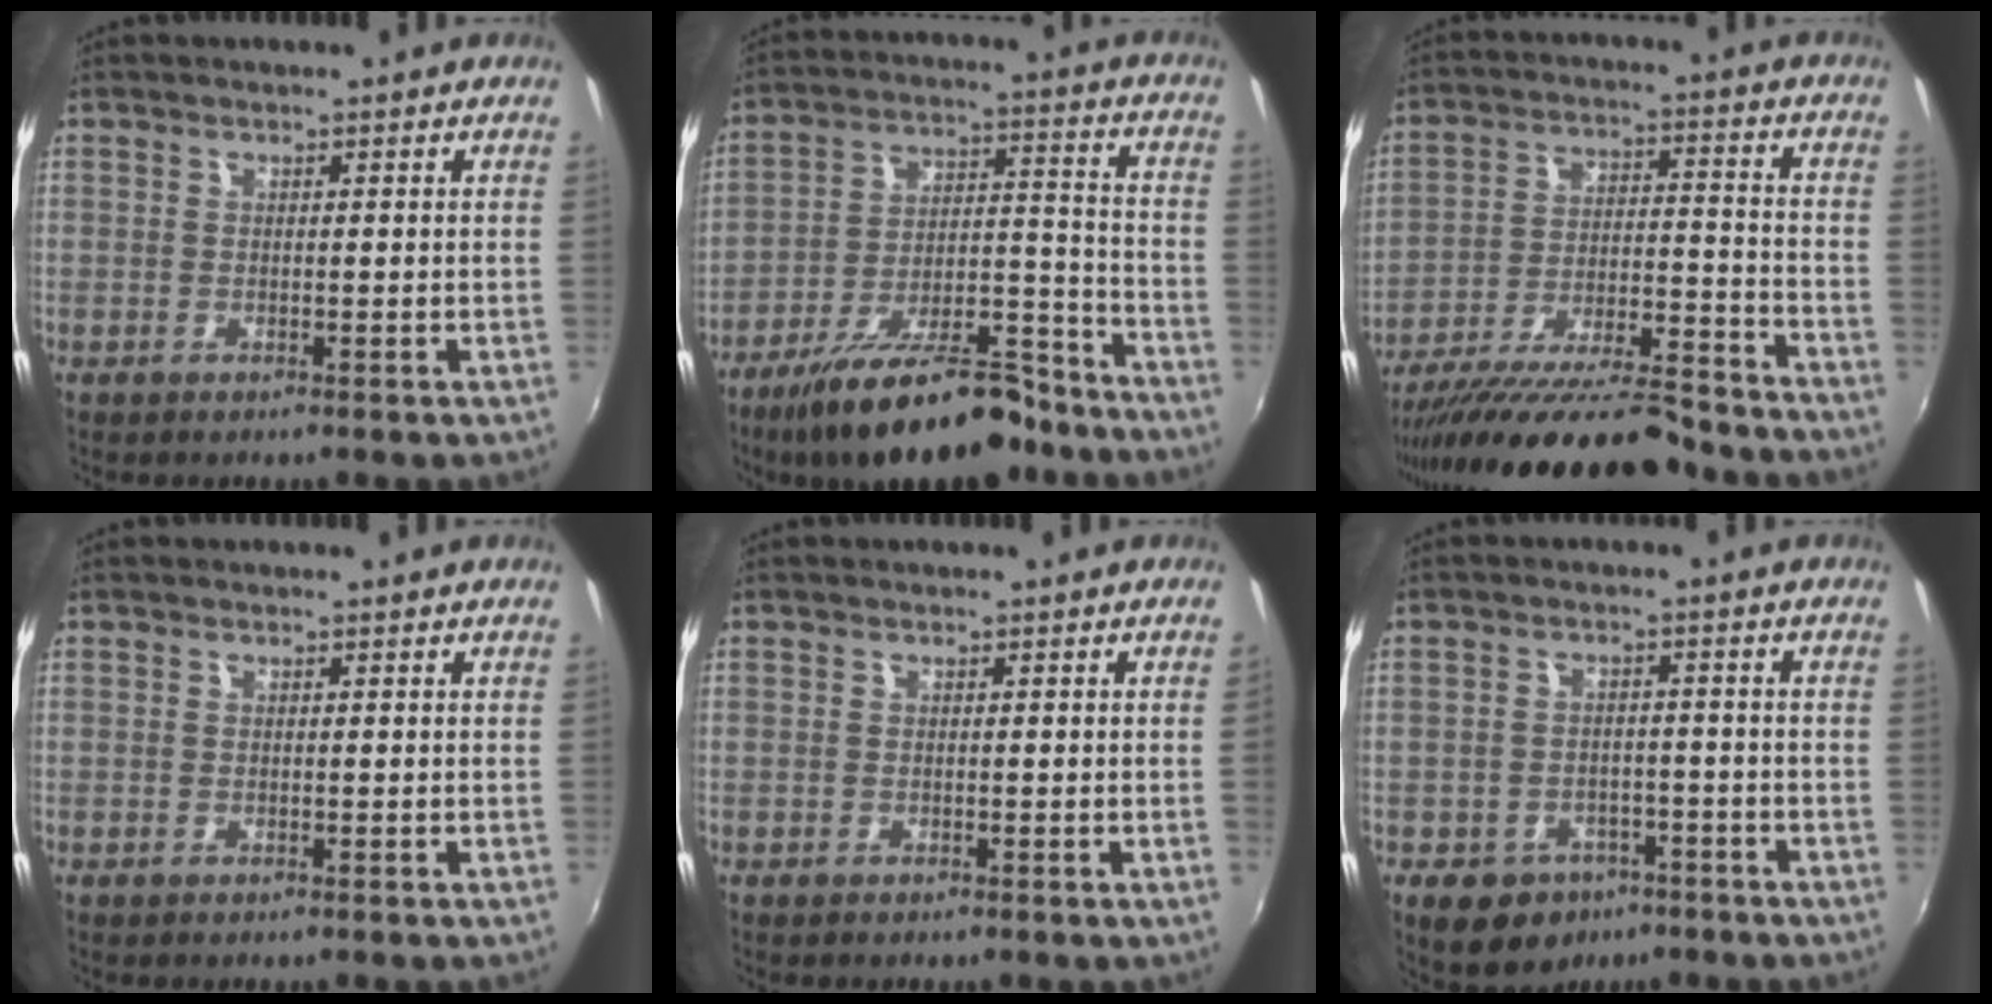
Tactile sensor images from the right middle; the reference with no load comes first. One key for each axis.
{"total": 21.6, "fx": -16.8, "fy": 6.6, "fz": 11.8, "tx": -0.201, "ty": -0.006, "tz": -0.253}
{"total": 25.2, "fx": -21.8, "fy": 4.9, "fz": 11.6, "tx": -0.209, "ty": -0.044, "tz": -0.315}
{"total": 0.0}
{"total": 0.7, "fx": 0.1, "fy": -0.4, "fz": 0.6, "tx": -0.002, "ty": -0.005, "tz": 0.001}
{"total": 9.6, "fx": -5.5, "fy": 7.0, "fz": 3.6, "tx": -0.089, "ty": 0.004, "tz": -0.066}